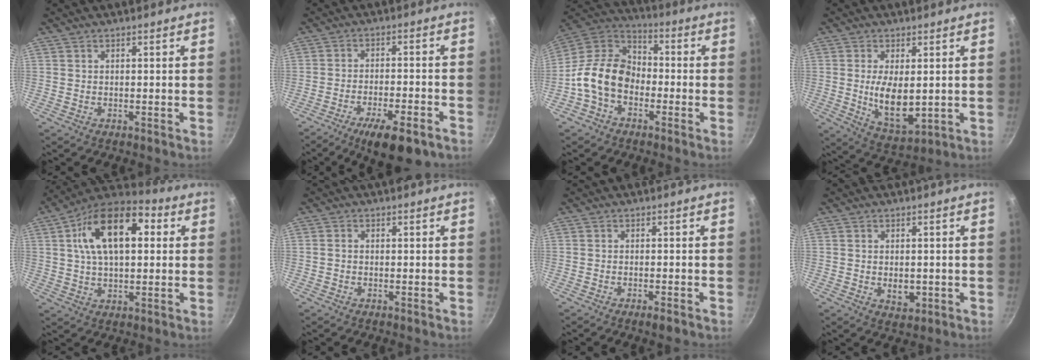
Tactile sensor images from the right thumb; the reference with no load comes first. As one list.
[{"total": 11.2, "force": [-6.7, 3.2, 8.4], "torque": [-0.126, 0.024, -0.100]}, {"total": 13.4, "force": [-3.8, 9.7, 8.4], "torque": [-0.114, 0.043, -0.096]}, {"total": 9.8, "force": [0.3, 4.7, 8.7], "torque": [-0.149, -0.018, 0.019]}, {"total": 17.9, "force": [4.3, 10.0, 14.3], "torque": [-0.215, 0.020, 0.054]}, {"total": 0.9, "force": [-0.3, 0.7, 0.5], "torque": [-0.008, 0.004, -0.006]}, {"total": 2.0, "force": [-1.3, 0.4, 1.4], "torque": [-0.035, 0.007, -0.021]}, {"total": 3.6, "force": [-0.4, 2.4, 2.7], "torque": [-0.034, -0.003, -0.003]}]